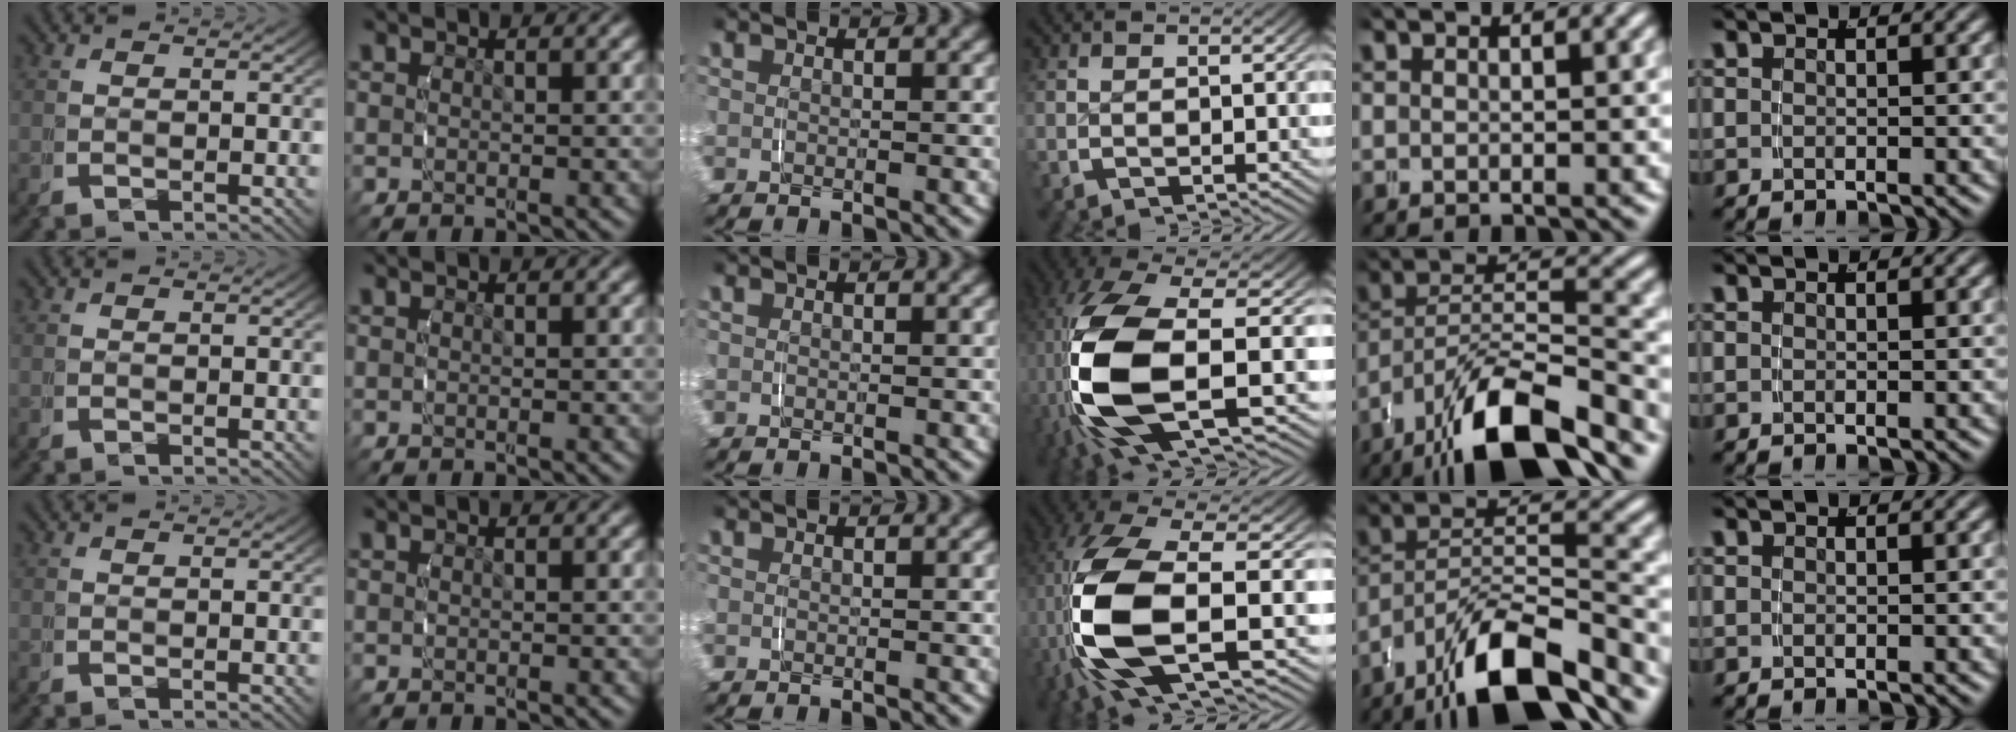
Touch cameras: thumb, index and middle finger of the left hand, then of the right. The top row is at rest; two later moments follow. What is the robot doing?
{"motion": "grasp_and_lifting", "object": "fork"}